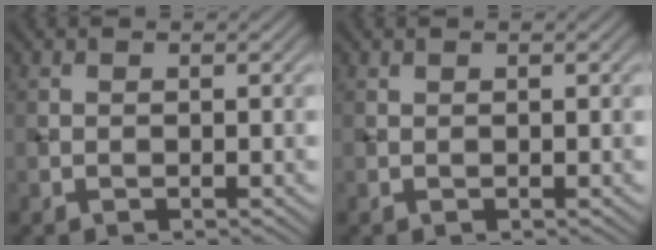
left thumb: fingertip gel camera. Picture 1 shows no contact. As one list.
[{"total": 0.0}]